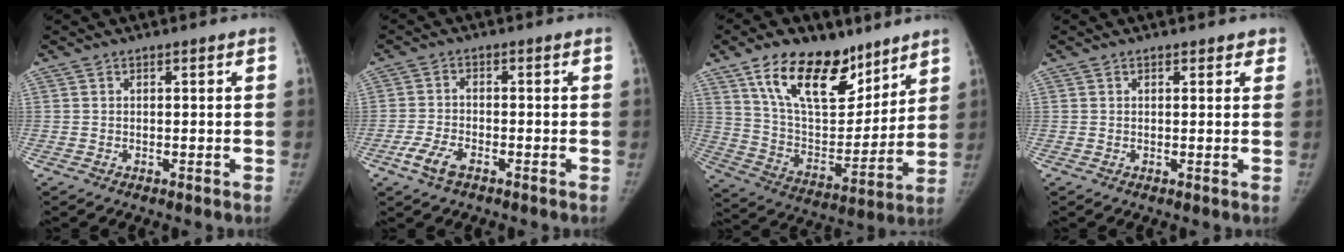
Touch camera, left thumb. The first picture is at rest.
{"total": 4.9, "force": [-2.9, 2.1, 3.3], "torque": [-0.076, 0.010, -0.055]}
{"total": 21.1, "force": [13.3, 11.0, 12.1], "torque": [-0.158, -0.062, 0.237]}
{"total": 1.6, "force": [1.2, 1.0, 0.6], "torque": [0.011, -0.003, 0.009]}